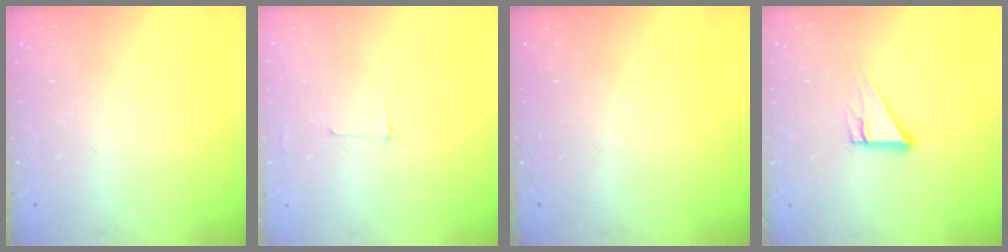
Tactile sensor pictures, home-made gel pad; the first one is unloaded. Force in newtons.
{"total": 2.7, "press": 2.7, "slide": 0.3}
{"total": 0.0}
{"total": 5.1, "press": 5.0, "slide": 0.4}